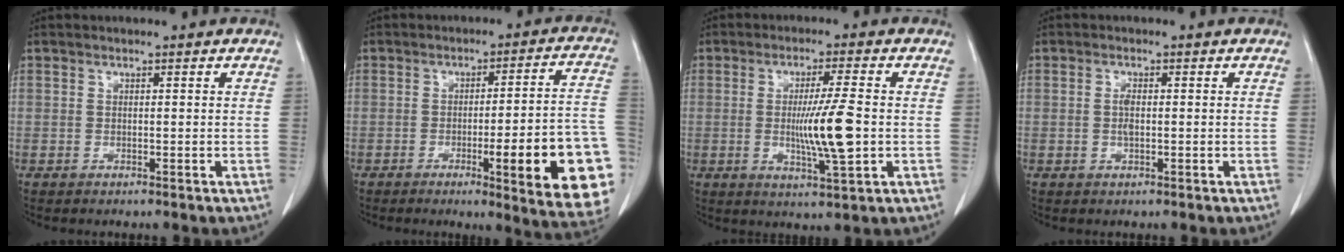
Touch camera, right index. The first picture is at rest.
{"total": 18.0, "force": [-5.7, 1.6, 17.0], "torque": [-0.126, 0.013, -0.062]}
{"total": 8.6, "force": [-0.8, -0.2, 8.5], "torque": [-0.151, -0.017, -0.013]}
{"total": 1.7, "force": [-0.1, 0.5, 1.6], "torque": [-0.037, 0.000, -0.002]}